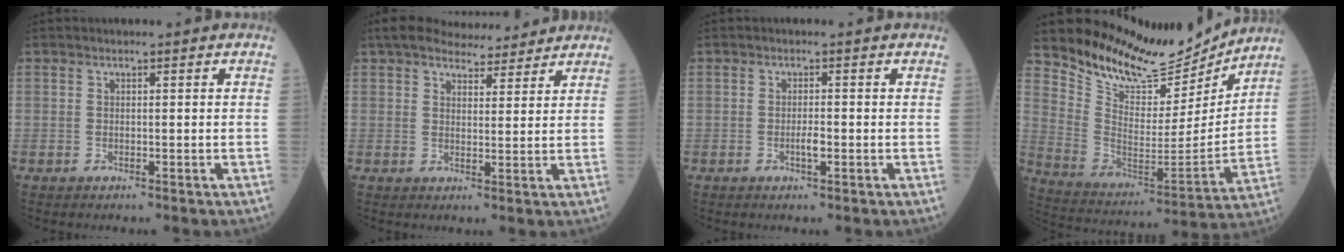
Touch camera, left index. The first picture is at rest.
{"total": 9.5, "force": [8.5, 2.5, 3.3], "torque": [-0.044, 0.015, 0.120]}
{"total": 1.5, "force": [-0.5, 0.2, 1.4], "torque": [-0.024, -0.001, -0.009]}
{"total": 14.4, "force": [13.9, 3.4, 1.8], "torque": [-0.052, -0.042, 0.233]}